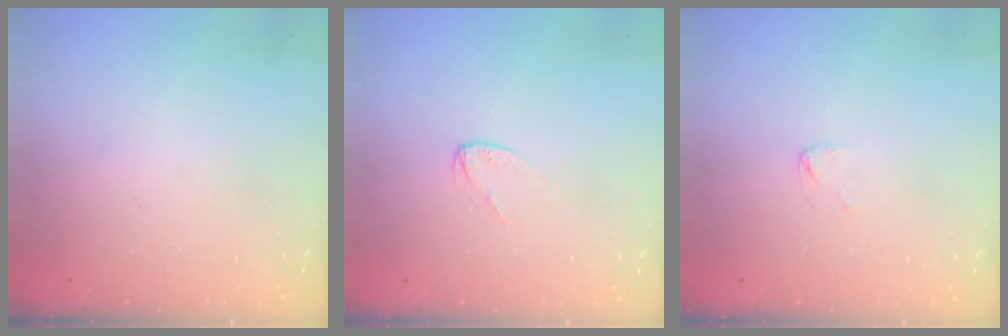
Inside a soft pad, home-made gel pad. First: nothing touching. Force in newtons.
{"total": 2.5, "press": 2.5, "slide": 0.2}
{"total": 1.9, "press": 1.9, "slide": 0.1}